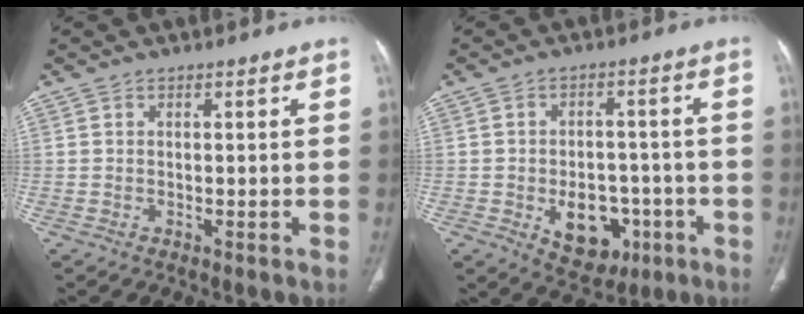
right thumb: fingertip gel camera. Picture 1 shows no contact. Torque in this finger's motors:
{"motor_torque": [1.14, 0.91, 0.65, -0.57, 0.09]}